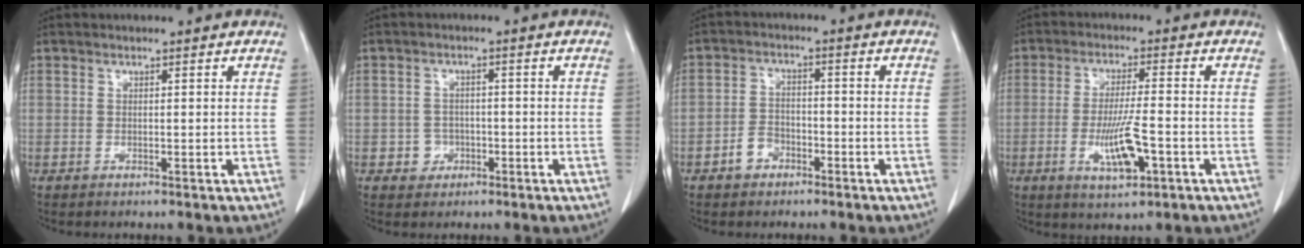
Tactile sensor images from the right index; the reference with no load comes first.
{"total": 2.8, "force": [-1.1, 2.6, 0.3], "torque": [0.003, 0.011, -0.013]}
{"total": 3.7, "force": [-2.3, 2.5, 1.5], "torque": [-0.029, 0.012, -0.039]}
{"total": 7.8, "force": [-2.6, 1.2, 7.2], "torque": [-0.135, -0.011, -0.043]}